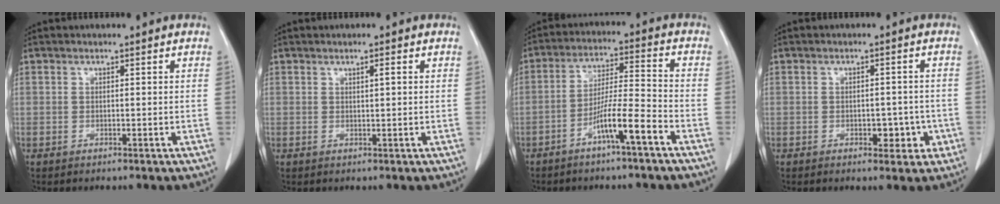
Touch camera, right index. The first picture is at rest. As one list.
[{"total": 1.2, "force": [0.5, 0.1, 1.0], "torque": [-0.018, 0.001, 0.008]}, {"total": 8.1, "force": [-4.6, -0.3, 6.6], "torque": [-0.123, 0.008, -0.082]}, {"total": 3.8, "force": [-1.3, 2.3, 2.7], "torque": [-0.021, 0.010, -0.009]}]